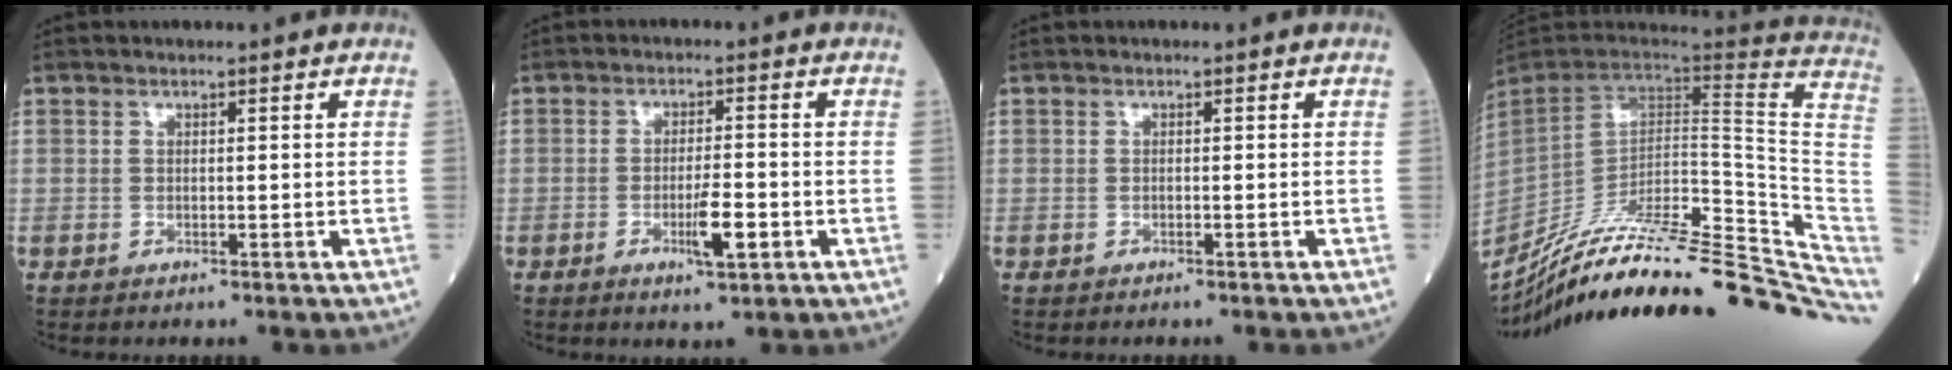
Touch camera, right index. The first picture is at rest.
{"total": 4.7, "force": [-1.8, 0.6, 4.3], "torque": [-0.076, -0.003, -0.025]}
{"total": 0.0}
{"total": 34.4, "force": [-28.5, 6.0, 18.2], "torque": [-0.190, -0.027, -0.399]}